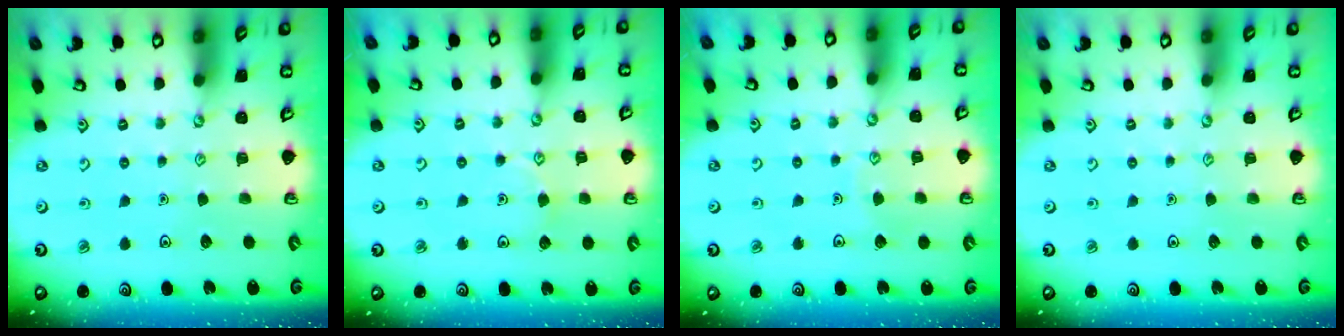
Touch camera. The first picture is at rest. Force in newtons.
{"total": 5.7, "press": 5.7, "slide": 0.6}
{"total": 3.4, "press": 3.4, "slide": 0.3}
{"total": 0.0}